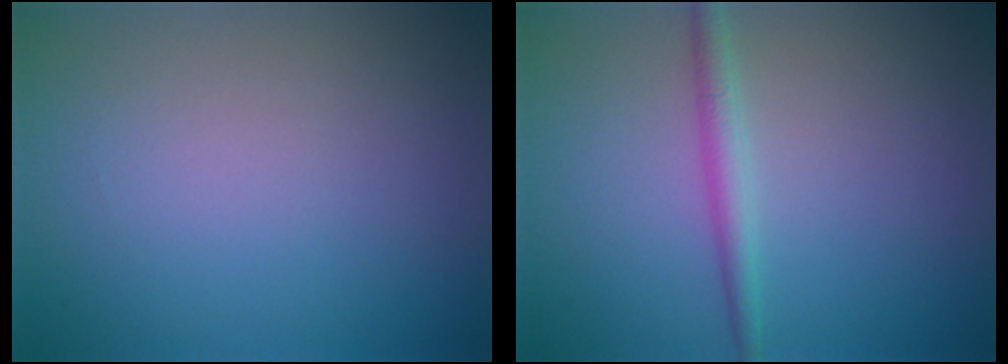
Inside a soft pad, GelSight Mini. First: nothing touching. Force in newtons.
{"total": 2.0, "press": 2.0, "slide": 0.0}